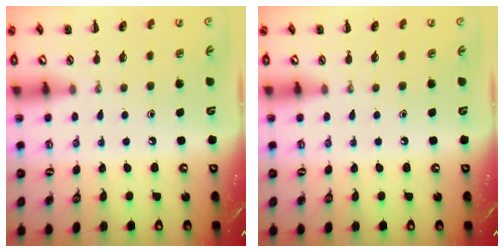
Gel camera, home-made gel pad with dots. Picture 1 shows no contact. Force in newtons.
{"total": 0.0}